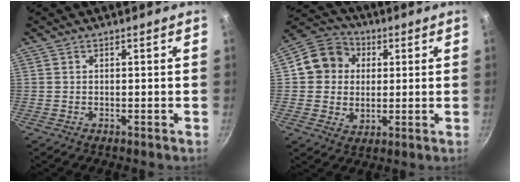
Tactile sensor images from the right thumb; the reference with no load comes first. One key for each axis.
{"total": 11.3, "fx": 2.4, "fy": 10.0, "fz": 4.8, "tx": -0.050, "ty": 0.003, "tz": 0.030}